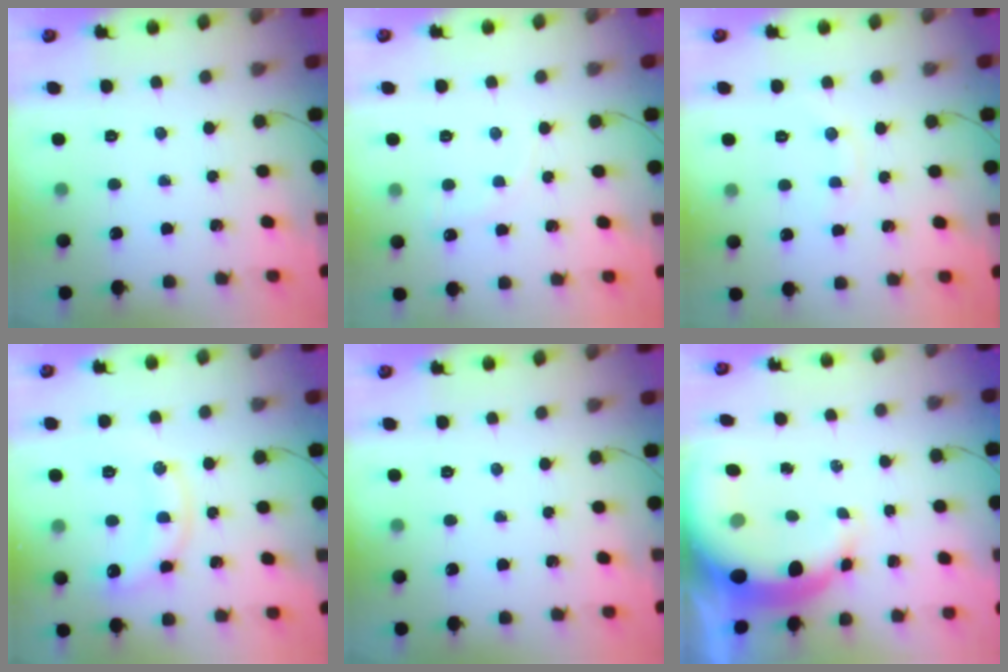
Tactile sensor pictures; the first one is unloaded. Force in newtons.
{"total": 4.2, "press": 3.9, "slide": 1.3}
{"total": 5.1, "press": 5.0, "slide": 1.2}
{"total": 11.0, "press": 10.9, "slide": 0.7}
{"total": 0.0}
{"total": 12.5, "press": 12.3, "slide": 2.5}